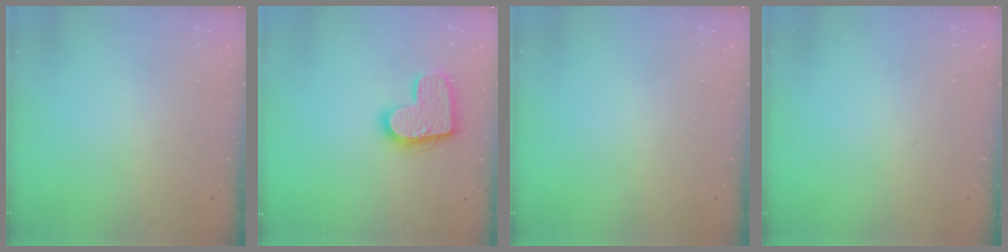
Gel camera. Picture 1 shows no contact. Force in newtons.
{"total": 15.7, "press": 15.6, "slide": 0.9}
{"total": 0.0}
{"total": 0.0}